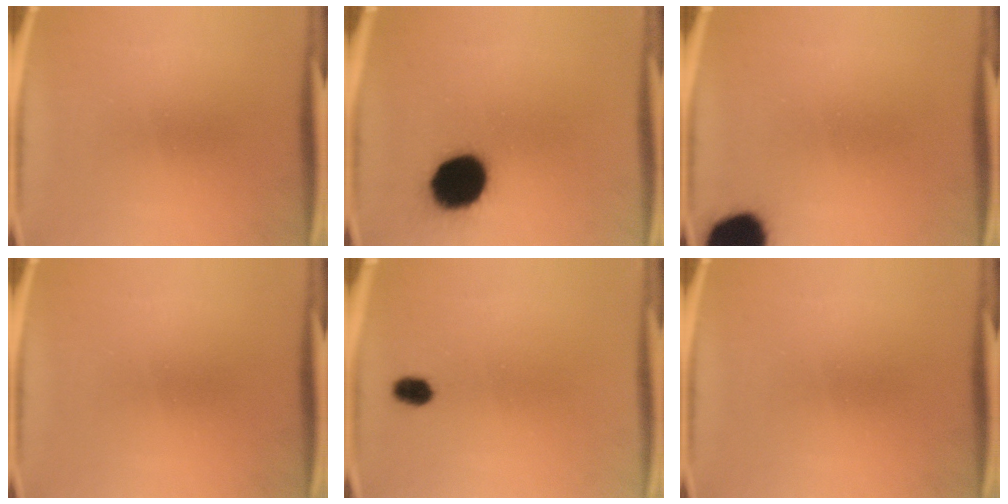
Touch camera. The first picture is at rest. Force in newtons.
{"total": 16.6}
{"total": 13.5}
{"total": 0.0}
{"total": 2.7}
{"total": 0.0}